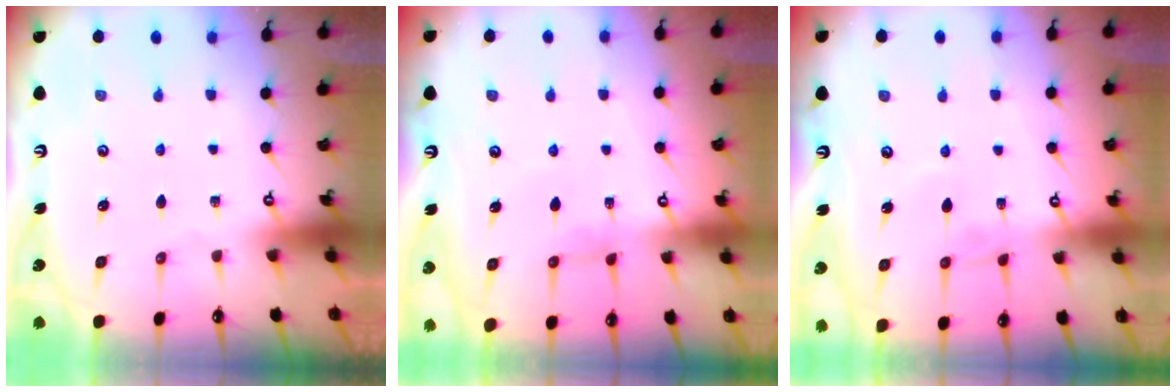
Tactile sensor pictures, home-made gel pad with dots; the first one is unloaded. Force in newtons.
{"total": 0.7, "press": 0.4, "slide": 0.5}
{"total": 2.0, "press": 2.0, "slide": 0.2}